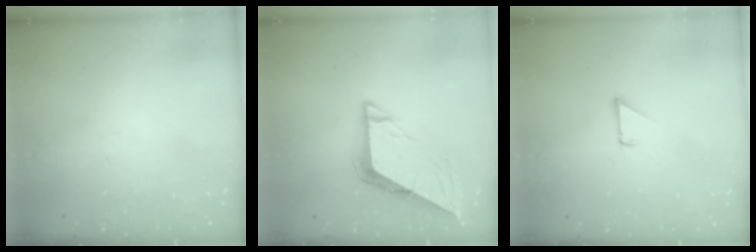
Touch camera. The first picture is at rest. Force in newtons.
{"total": 8.0, "press": 8.0, "slide": 0.5}
{"total": 1.1, "press": 1.1, "slide": 0.1}